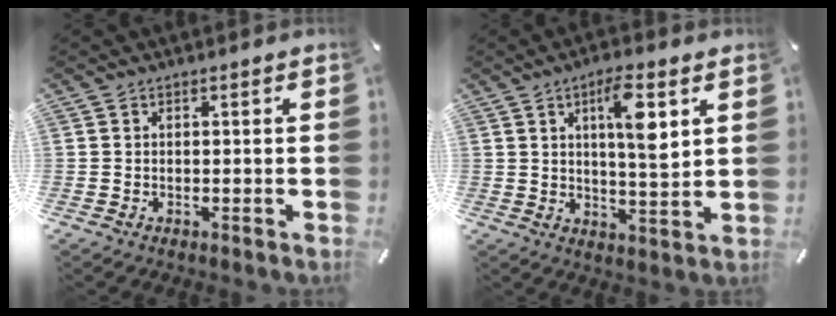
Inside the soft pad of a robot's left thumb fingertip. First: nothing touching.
{"total": 8.9, "force": [3.7, 2.0, 7.9], "torque": [-0.130, -0.013, 0.054]}